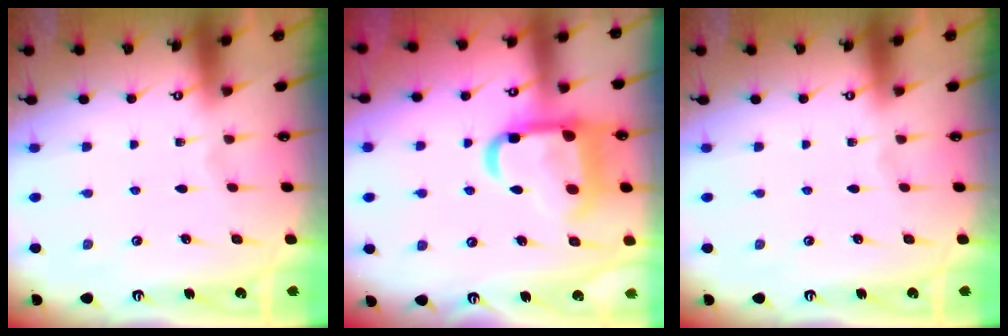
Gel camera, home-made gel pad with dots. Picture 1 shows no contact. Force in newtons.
{"total": 17.3, "press": 17.2, "slide": 1.9}
{"total": 0.0}